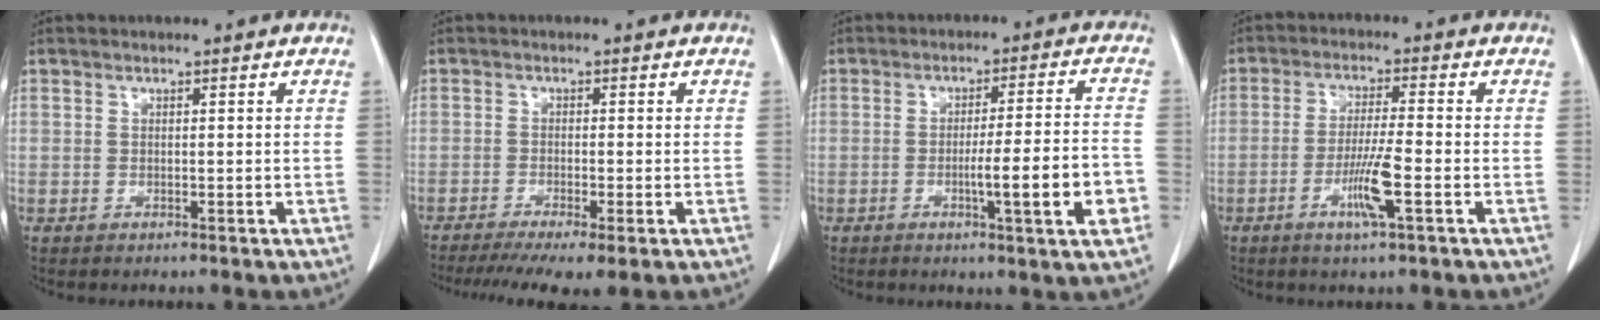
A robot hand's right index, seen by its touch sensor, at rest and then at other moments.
{"total": 8.6, "force": [-6.0, 1.1, 6.0], "torque": [-0.094, -0.015, -0.098]}
{"total": 10.3, "force": [-3.2, -0.1, 9.8], "torque": [-0.146, -0.004, -0.048]}
{"total": 6.5, "force": [-2.5, -0.1, 6.0], "torque": [-0.114, -0.010, -0.048]}